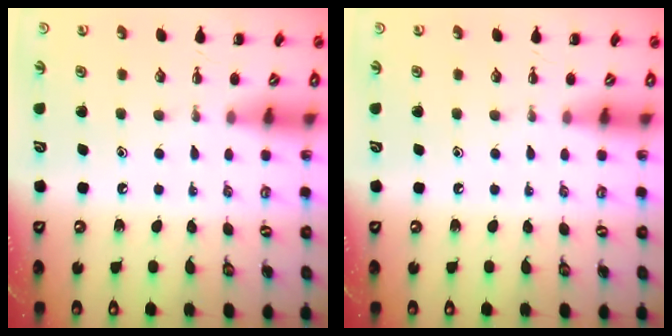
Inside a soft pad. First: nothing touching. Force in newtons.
{"total": 0.0}